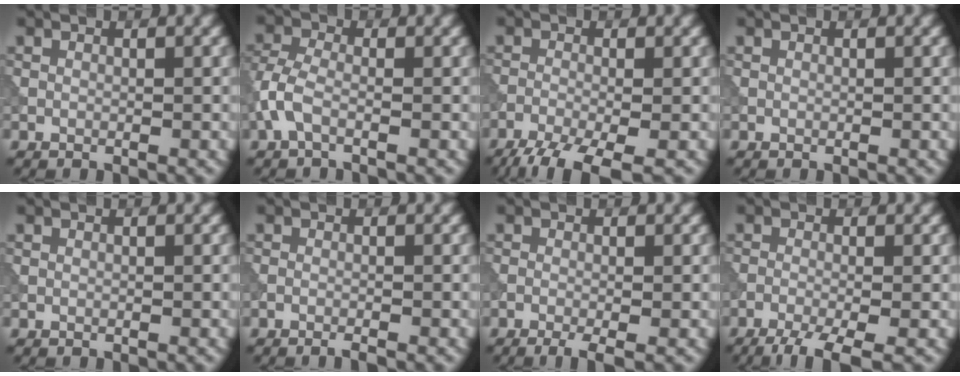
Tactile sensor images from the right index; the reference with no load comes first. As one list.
[{"total": 2.9, "force": [-1.3, 1.3, 2.3], "torque": [-0.060, 0.004, -0.041]}, {"total": 6.0, "force": [-4.3, 1.4, 3.9], "torque": [-0.072, -0.021, -0.088]}, {"total": 0.0}, {"total": 0.0}, {"total": 1.2, "force": [-0.8, 0.2, 0.9], "torque": [-0.011, -0.002, -0.019]}, {"total": 2.4, "force": [-1.3, 0.5, 2.0], "torque": [-0.036, -0.005, -0.029]}, {"total": 4.5, "force": [-2.9, 1.0, 3.3], "torque": [-0.053, -0.006, -0.061]}]